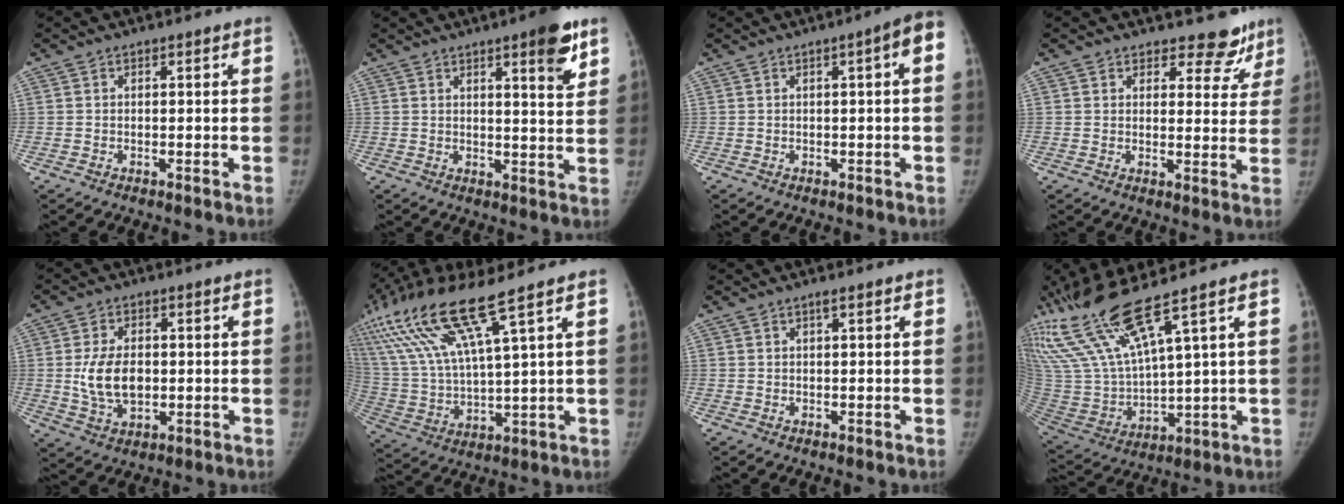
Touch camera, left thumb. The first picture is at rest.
{"total": 7.9, "force": [4.6, 1.5, 6.2], "torque": [-0.071, -0.025, 0.059]}
{"total": 4.4, "force": [0.6, 0.6, 4.3], "torque": [-0.057, 0.014, 0.004]}
{"total": 7.7, "force": [6.3, 4.1, 1.5], "torque": [0.029, -0.038, 0.071]}
{"total": 9.0, "force": [0.1, 5.9, 6.9], "torque": [-0.117, -0.004, 0.011]}
{"total": 18.9, "force": [11.1, 2.4, 15.1], "torque": [-0.333, -0.029, 0.219]}
{"total": 1.0, "force": [0.7, 0.2, 0.7], "torque": [-0.008, 0.000, 0.012]}
{"total": 18.4, "force": [12.3, 2.3, 13.4], "torque": [-0.279, -0.053, 0.250]}